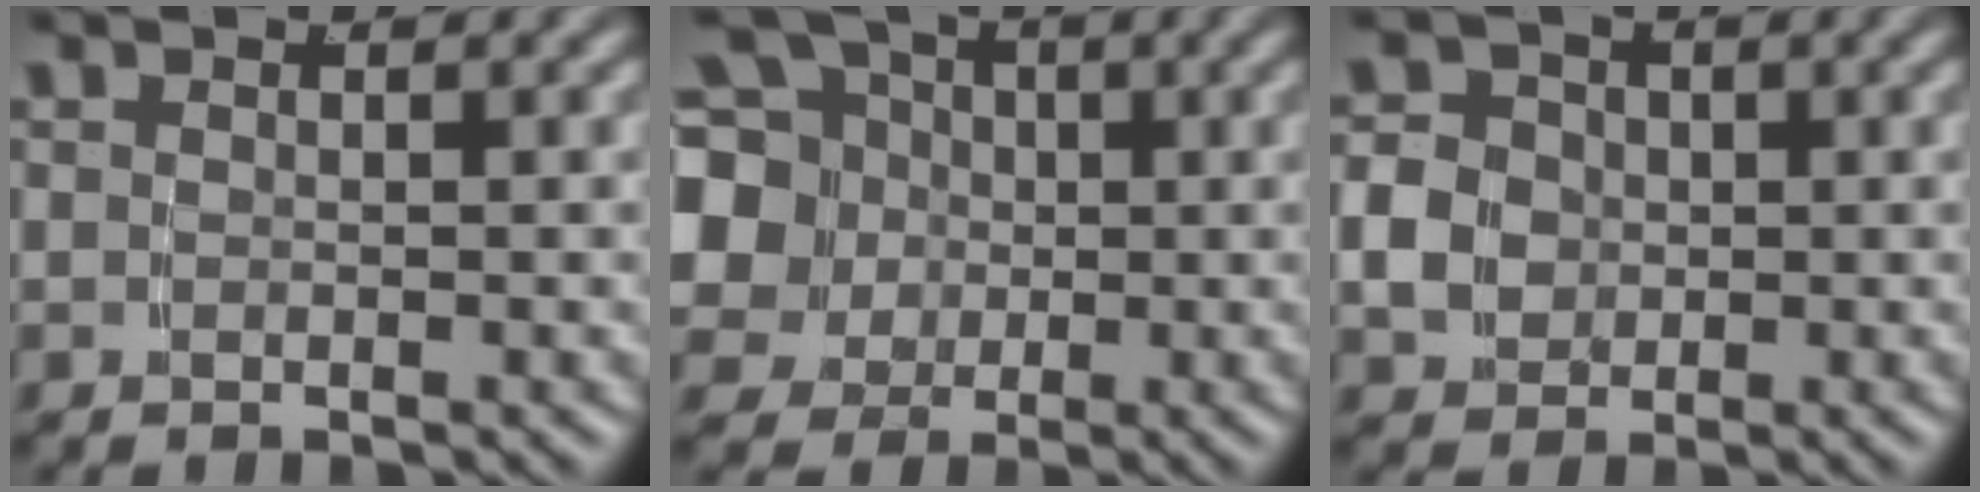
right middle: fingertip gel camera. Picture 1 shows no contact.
{"total": 9.8, "force": [0.1, 8.6, 4.6], "torque": [-0.105, -0.030, -0.001]}
{"total": 6.1, "force": [-0.2, 5.4, 2.7], "torque": [-0.053, -0.010, -0.005]}